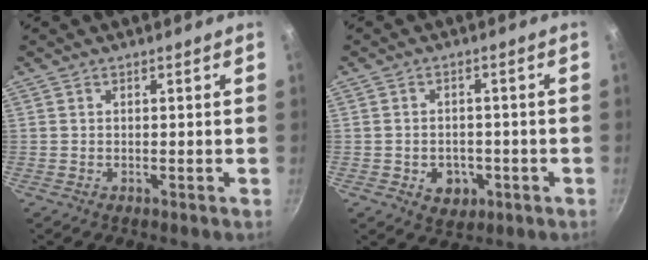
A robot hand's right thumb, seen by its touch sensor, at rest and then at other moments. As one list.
[{"total": 5.6, "force": [-1.9, 4.4, 3.0], "torque": [-0.029, 0.012, -0.017]}]